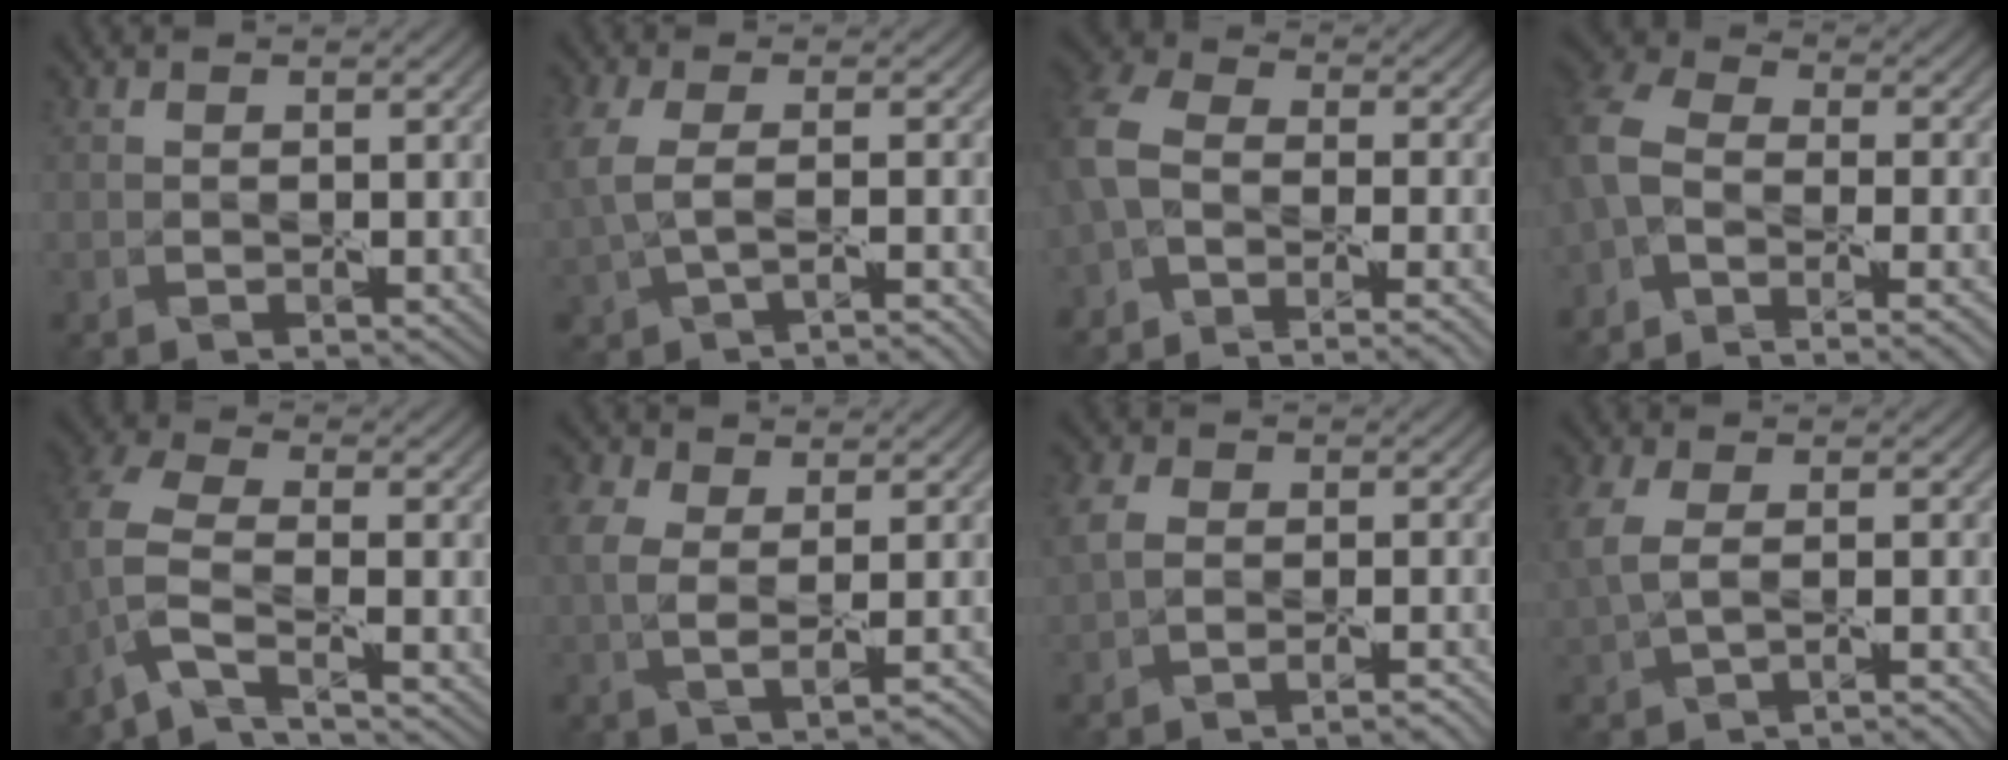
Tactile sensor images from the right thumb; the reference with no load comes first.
{"total": 3.7, "force": [-0.6, 1.5, 3.3], "torque": [-0.094, -0.007, -0.010]}
{"total": 7.7, "force": [-3.8, 4.4, 5.0], "torque": [-0.134, -0.010, -0.068]}
{"total": 8.5, "force": [-4.6, 4.6, 5.5], "torque": [-0.142, -0.006, -0.076]}
{"total": 5.6, "force": [-3.2, 1.3, 4.3], "torque": [-0.104, 0.012, -0.083]}
{"total": 5.2, "force": [0.9, 2.7, 4.3], "torque": [-0.093, 0.010, 0.023]}
{"total": 4.3, "force": [-1.3, 2.8, 3.0], "torque": [-0.061, 0.001, -0.028]}
{"total": 3.8, "force": [-0.3, 1.9, 3.2], "torque": [-0.087, -0.002, -0.003]}